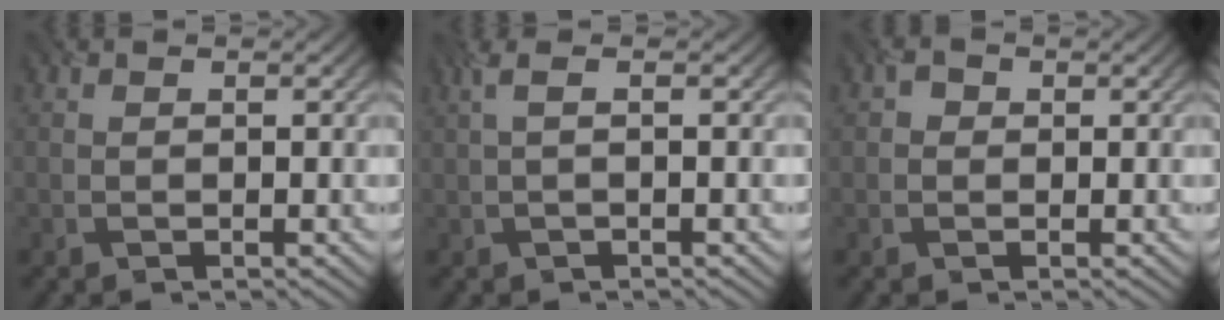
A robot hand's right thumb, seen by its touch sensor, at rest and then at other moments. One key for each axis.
{"total": 1.8, "fx": 0.4, "fy": 0.2, "fz": 1.8, "tx": -0.034, "ty": 0.011, "tz": 0.003}
{"total": 1.0, "fx": -0.1, "fy": 1.0, "fz": 0.0, "tx": 0.003, "ty": 0.001, "tz": -0.008}